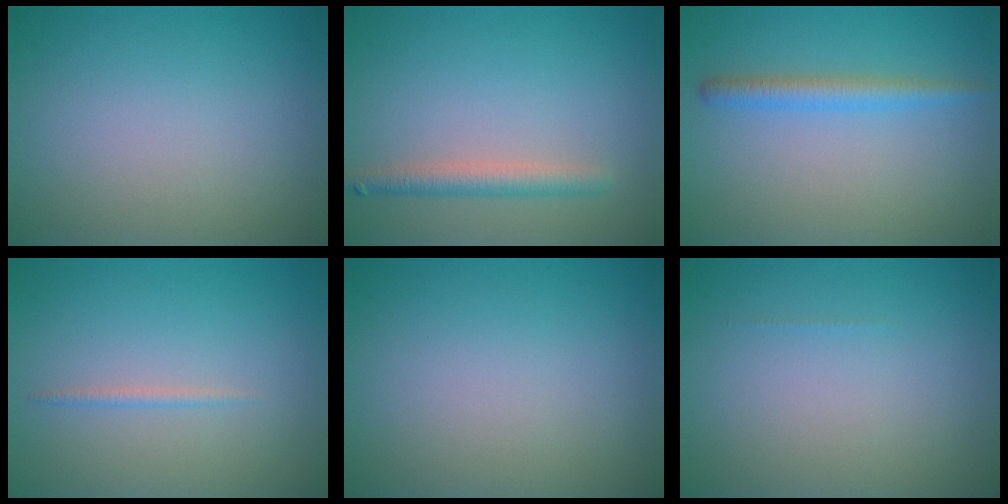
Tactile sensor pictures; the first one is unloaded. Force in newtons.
{"total": 2.3, "press": 2.3, "slide": 0.1}
{"total": 2.3, "press": 2.3, "slide": 0.1}
{"total": 0.7, "press": 0.7, "slide": 0.1}
{"total": 0.0}
{"total": 0.0}